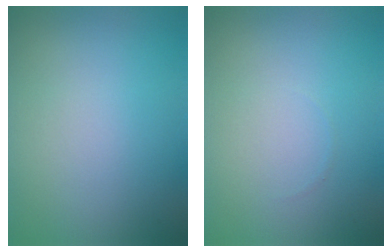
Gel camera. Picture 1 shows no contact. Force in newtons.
{"total": 0.0}